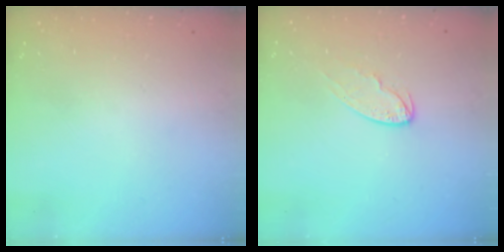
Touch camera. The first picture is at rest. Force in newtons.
{"total": 6.3, "press": 6.3, "slide": 0.4}